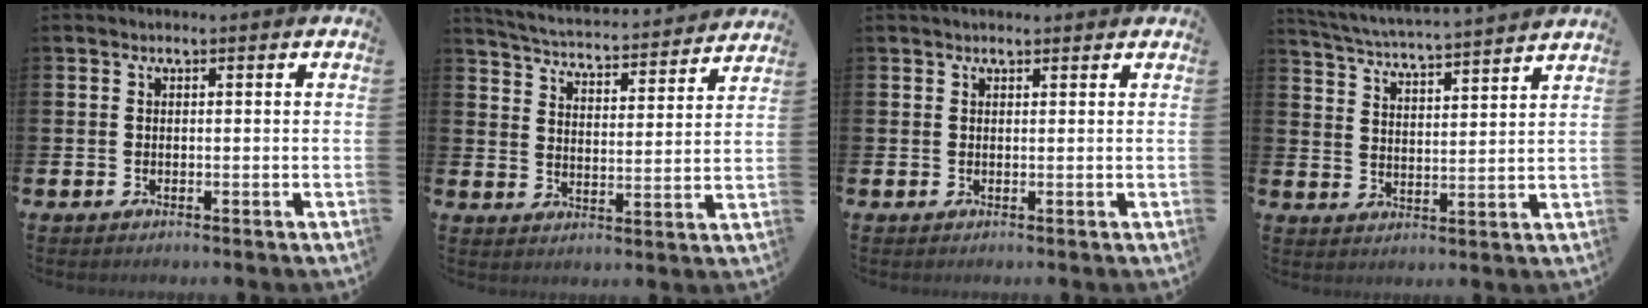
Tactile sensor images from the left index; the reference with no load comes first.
{"total": 4.6, "force": [4.6, 0.5, 0.6], "torque": [-0.038, -0.041, 0.074]}
{"total": 1.0, "force": [0.9, 0.4, 0.2], "torque": [0.004, 0.001, 0.015]}
{"total": 5.0, "force": [4.9, -0.5, 0.8], "torque": [-0.040, -0.041, 0.082]}